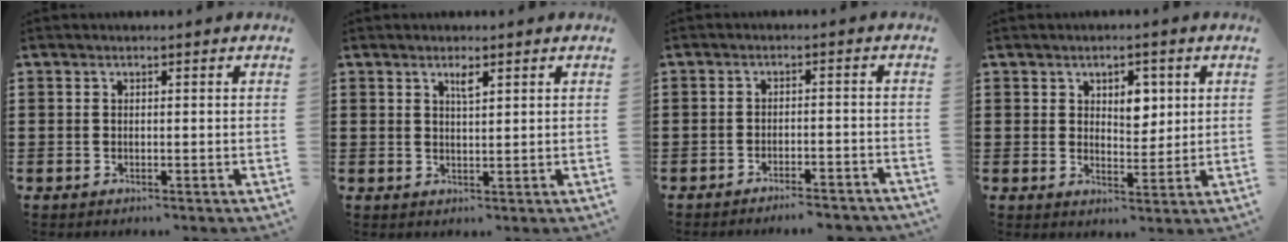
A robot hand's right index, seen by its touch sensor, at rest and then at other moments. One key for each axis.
{"total": 2.0, "fx": 1.2, "fy": 0.4, "fz": 1.5, "tx": -0.024, "ty": -0.001, "tz": 0.018}
{"total": 3.0, "fx": -2.9, "fy": 0.0, "fz": 0.7, "tx": -0.016, "ty": 0.000, "tz": -0.061}
{"total": 4.2, "fx": 1.7, "fy": 2.7, "fz": 2.7, "tx": -0.038, "ty": 0.002, "tz": 0.023}